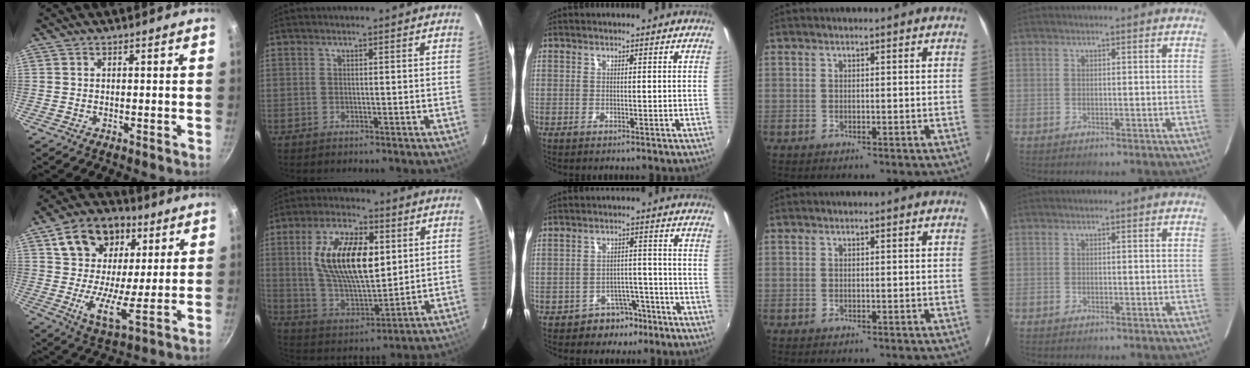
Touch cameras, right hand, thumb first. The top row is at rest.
{"thumb": {"total": 16.4, "force": [6.7, 11.0, 10.1], "torque": [-0.148, -0.019, 0.104]}, "index": {"total": 17.9, "force": [4.1, 8.2, 15.4], "torque": [-0.289, 0.009, 0.086]}, "middle": {"total": 5.3, "force": [-3.7, 3.7, 1.2], "torque": [-0.022, 0.026, -0.044]}}